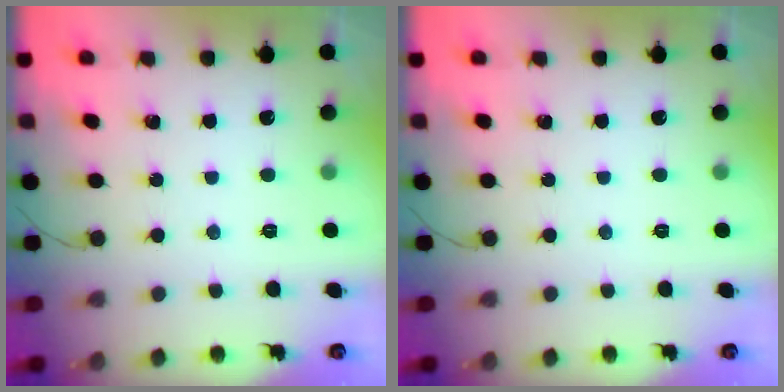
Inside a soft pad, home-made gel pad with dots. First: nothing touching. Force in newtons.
{"total": 0.0}